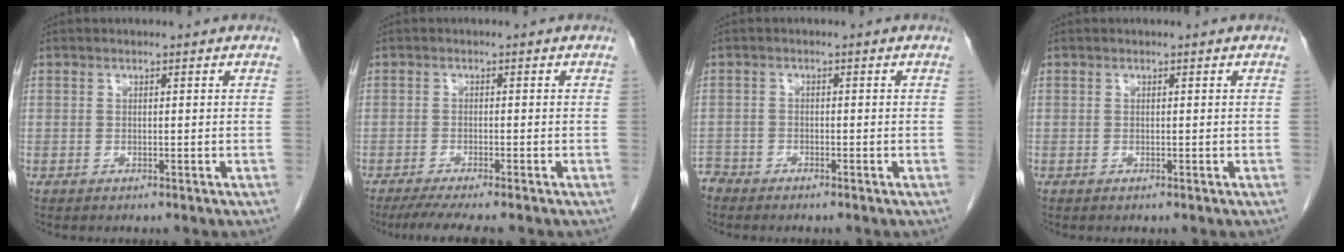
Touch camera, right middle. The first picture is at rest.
{"total": 6.0, "force": [-4.9, -0.2, 3.3], "torque": [-0.045, -0.015, -0.079]}
{"total": 2.1, "force": [-2.0, 0.5, -0.3], "torque": [0.006, -0.003, -0.039]}
{"total": 0.0}